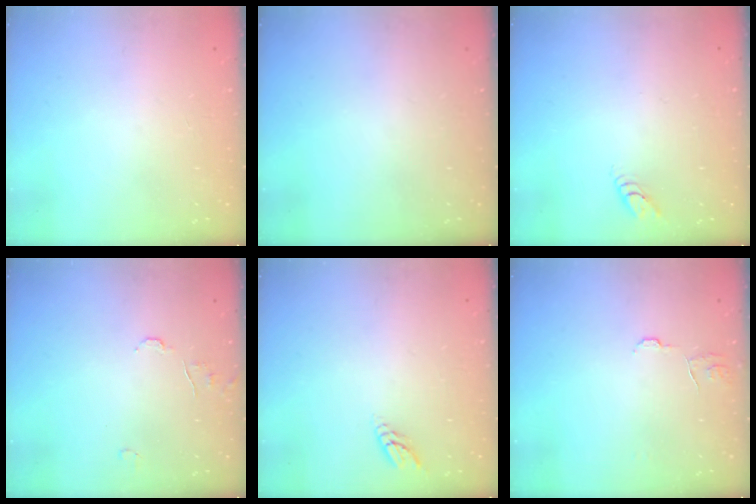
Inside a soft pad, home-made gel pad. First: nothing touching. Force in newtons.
{"total": 0.0}
{"total": 2.8, "press": 2.8, "slide": 0.3}
{"total": 5.5, "press": 5.5, "slide": 0.4}
{"total": 4.7, "press": 4.7, "slide": 0.4}
{"total": 7.0, "press": 6.9, "slide": 0.5}